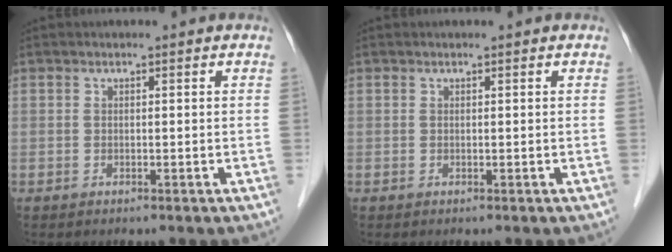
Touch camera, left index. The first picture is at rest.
{"total": 0.0}